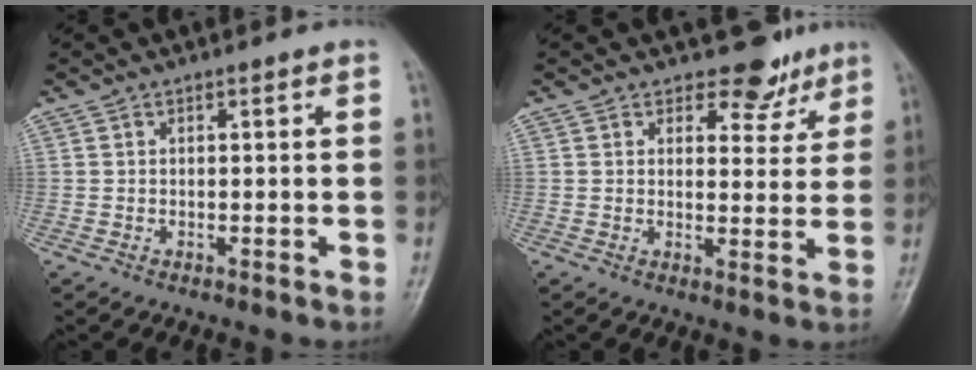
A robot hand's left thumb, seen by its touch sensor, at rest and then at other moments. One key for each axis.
{"total": 5.7, "fx": 4.5, "fy": 3.3, "fz": 1.2, "tx": 0.017, "ty": -0.032, "tz": 0.053}